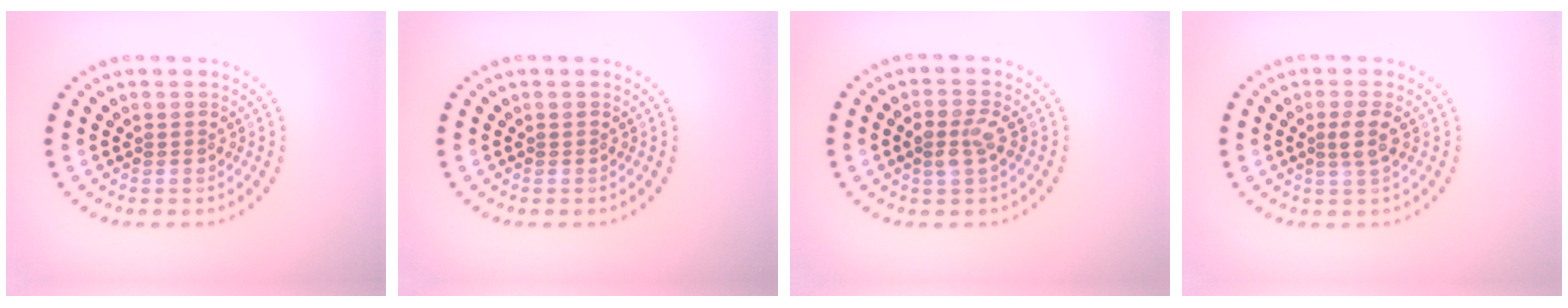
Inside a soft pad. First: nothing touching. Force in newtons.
{"total": 0.0}
{"total": 2.4, "press": 2.3, "slide": 0.7}
{"total": 1.8, "press": 1.5, "slide": 1.0}